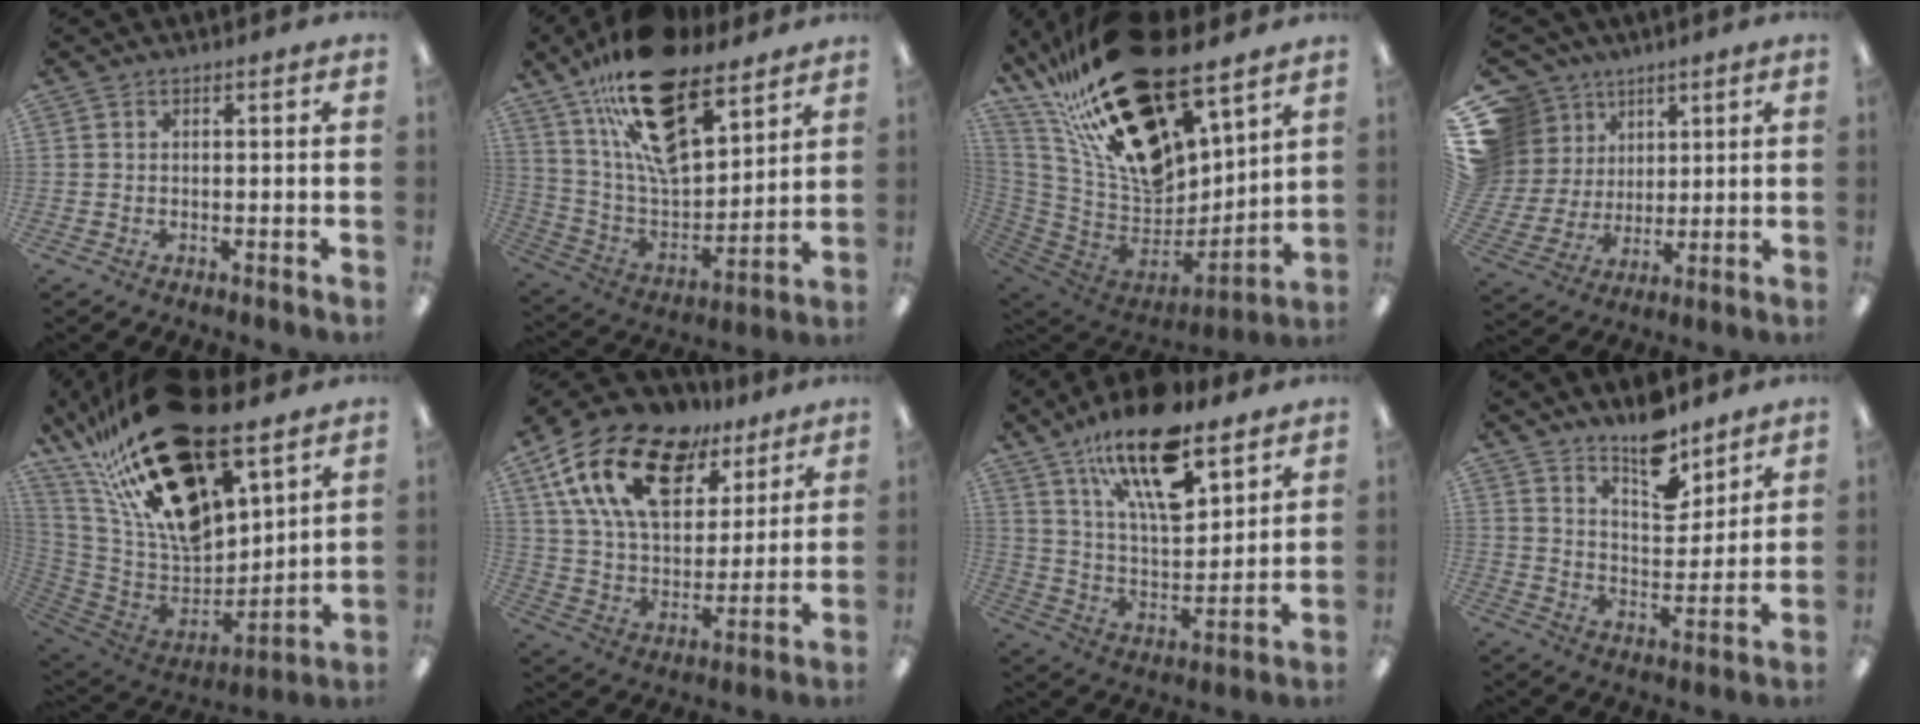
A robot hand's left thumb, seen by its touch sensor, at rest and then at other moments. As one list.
[{"total": 22.6, "force": [14.8, 10.5, 13.5], "torque": [-0.239, -0.083, 0.264]}, {"total": 30.4, "force": [20.3, 12.6, 18.7], "torque": [-0.322, -0.127, 0.367]}, {"total": 14.0, "force": [6.1, 12.0, 4.0], "torque": [-0.113, -0.034, 0.128]}, {"total": 30.0, "force": [18.1, 13.5, 19.7], "torque": [-0.346, -0.107, 0.321]}, {"total": 21.9, "force": [12.1, 12.2, 13.5], "torque": [-0.248, -0.054, 0.219]}, {"total": 20.9, "force": [13.9, 8.0, 13.3], "torque": [-0.224, -0.073, 0.236]}, {"total": 11.4, "force": [9.3, 4.8, 4.6], "torque": [-0.056, -0.066, 0.165]}]